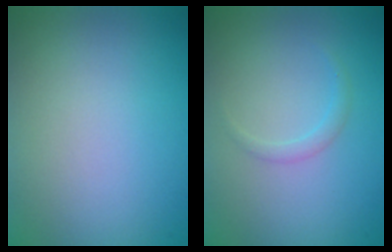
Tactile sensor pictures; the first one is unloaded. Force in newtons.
{"total": 0.9, "press": 0.9, "slide": 0.1}